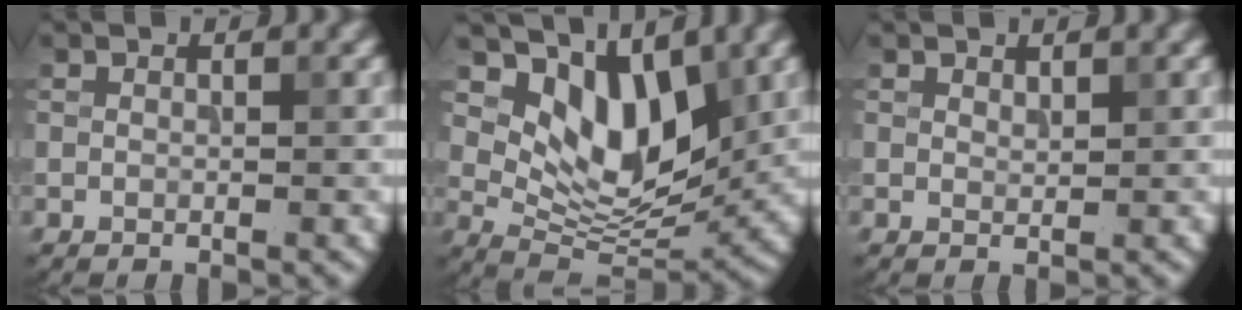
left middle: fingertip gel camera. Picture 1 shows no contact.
{"total": 7.7, "force": [3.7, 4.2, 5.2], "torque": [-0.080, -0.022, 0.063]}
{"total": 0.7, "force": [0.6, 0.2, 0.1], "torque": [-0.002, -0.002, 0.014]}